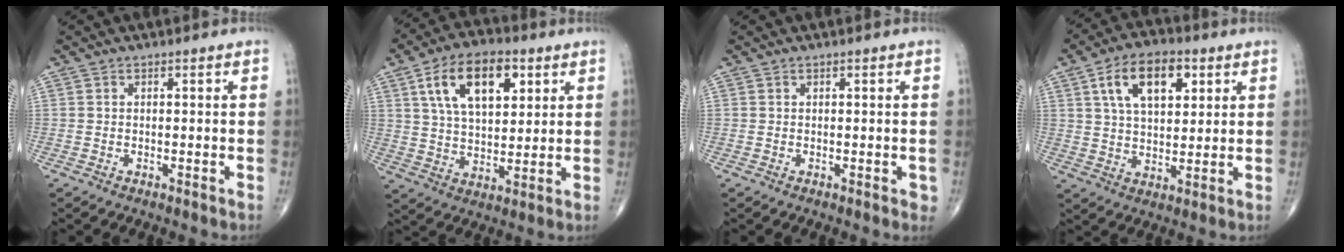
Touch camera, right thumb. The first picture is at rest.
{"total": 15.2, "force": [6.0, 8.2, 11.2], "torque": [-0.167, -0.010, 0.106]}
{"total": 1.0, "force": [0.0, 0.6, 0.8], "torque": [-0.003, 0.000, 0.000]}
{"total": 12.6, "force": [4.9, 6.9, 9.3], "torque": [-0.137, -0.006, 0.085]}